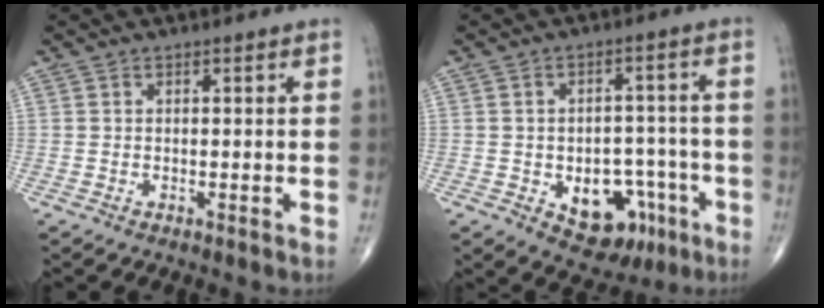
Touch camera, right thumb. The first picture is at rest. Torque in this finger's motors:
{"motor_torque": [2.93, 2.08, 0.51, -0.74, 0.01]}